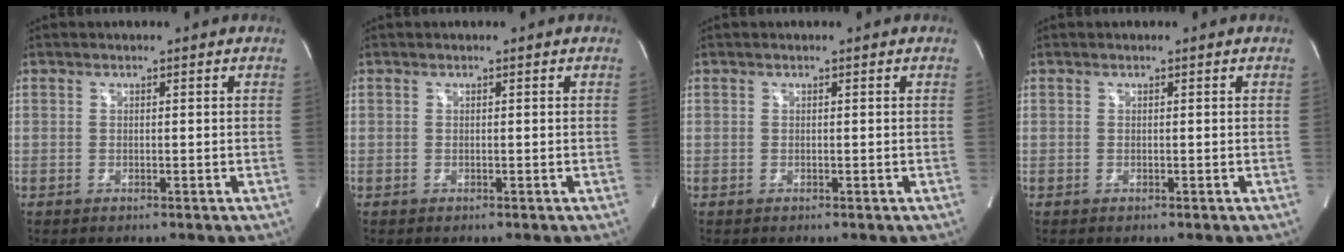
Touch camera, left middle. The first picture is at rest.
{"total": 0.0}
{"total": 0.0}
{"total": 0.0}